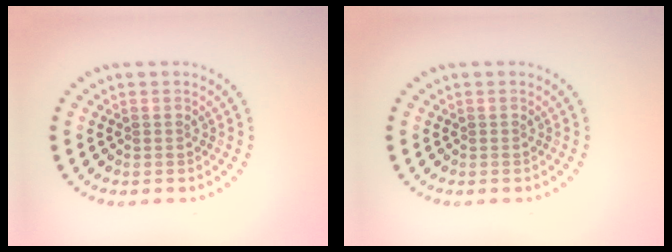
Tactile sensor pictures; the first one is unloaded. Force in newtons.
{"total": 0.0}